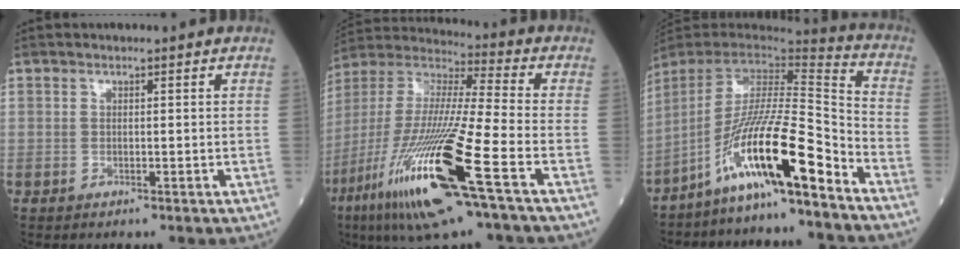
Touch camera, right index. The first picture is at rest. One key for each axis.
{"total": 23.5, "fx": -10.2, "fy": 1.3, "fz": 21.1, "tx": -0.449, "ty": -0.056, "tz": -0.197}
{"total": 16.8, "fx": -10.7, "fy": 0.2, "fz": 13.0, "tx": -0.246, "ty": -0.005, "tz": -0.197}